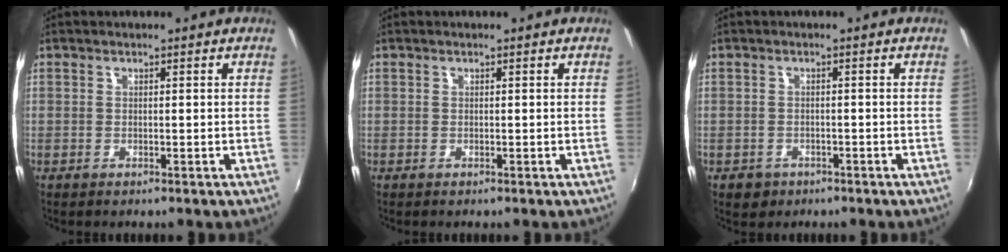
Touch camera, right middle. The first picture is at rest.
{"total": 0.0}
{"total": 3.1, "force": [-1.6, 2.5, 0.9], "torque": [-0.024, -0.003, -0.020]}